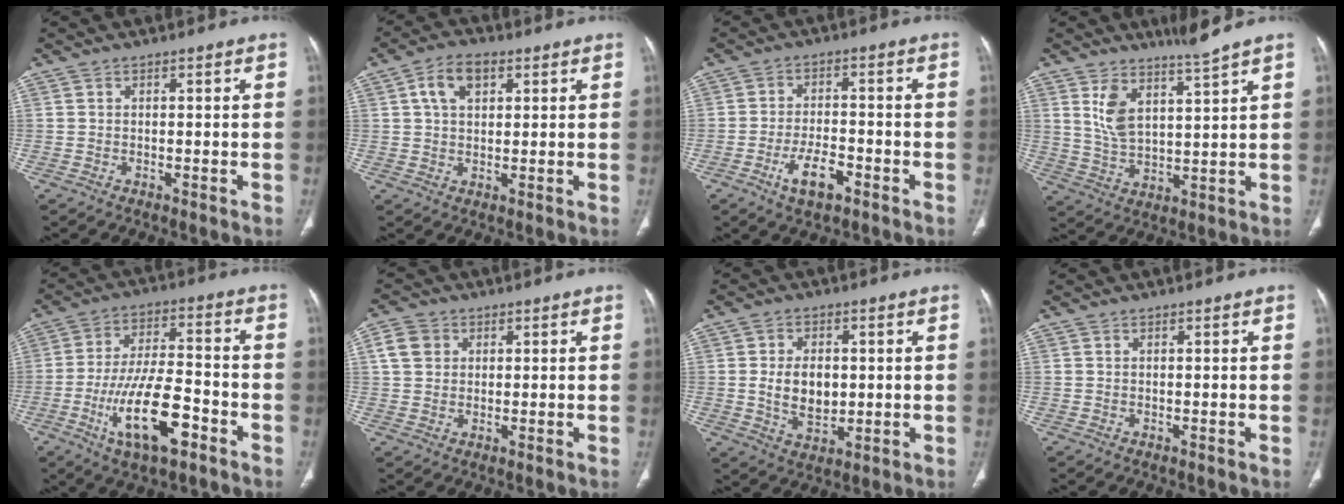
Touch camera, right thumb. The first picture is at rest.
{"total": 6.6, "force": [2.4, 4.1, 4.6], "torque": [-0.073, 0.006, 0.039]}
{"total": 7.0, "force": [-3.7, 3.1, 5.1], "torque": [-0.090, 0.018, -0.063]}
{"total": 7.6, "force": [5.5, 1.0, 5.1], "torque": [-0.096, -0.052, 0.114]}
{"total": 15.1, "force": [-6.5, 5.7, 12.4], "torque": [-0.222, 0.030, -0.110]}
{"total": 5.0, "force": [1.5, 4.2, 2.3], "torque": [-0.028, 0.002, 0.028]}
{"total": 8.4, "force": [0.3, 5.6, 6.2], "torque": [-0.087, -0.008, 0.012]}
{"total": 0.0}